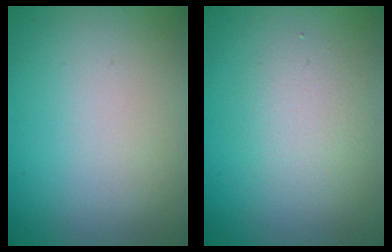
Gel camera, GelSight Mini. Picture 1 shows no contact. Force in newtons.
{"total": 2.2, "press": 2.2, "slide": 0.1}